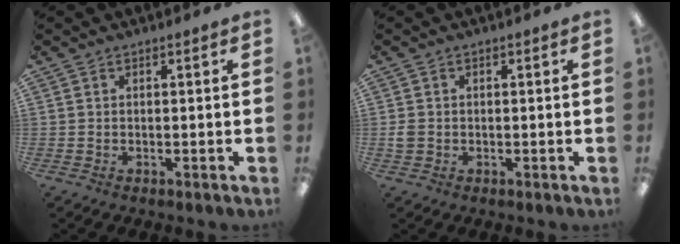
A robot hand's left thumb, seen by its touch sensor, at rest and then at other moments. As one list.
[{"total": 2.1, "force": [-0.3, 1.8, 1.1], "torque": [-0.018, 0.005, -0.005]}]